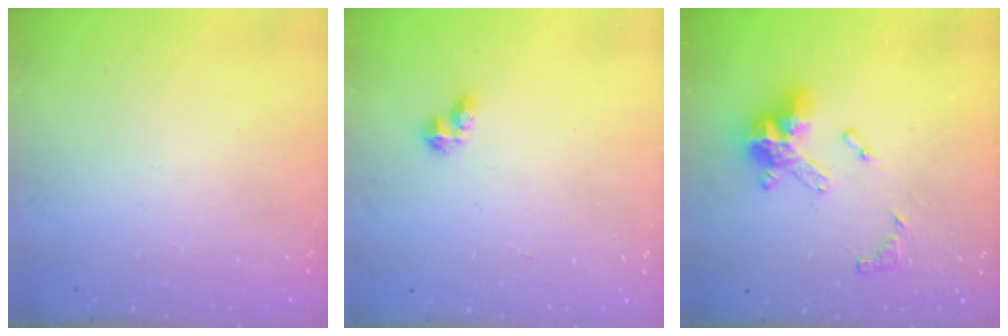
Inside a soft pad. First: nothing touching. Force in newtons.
{"total": 2.9, "press": 2.9, "slide": 0.3}
{"total": 14.7, "press": 14.6, "slide": 1.6}